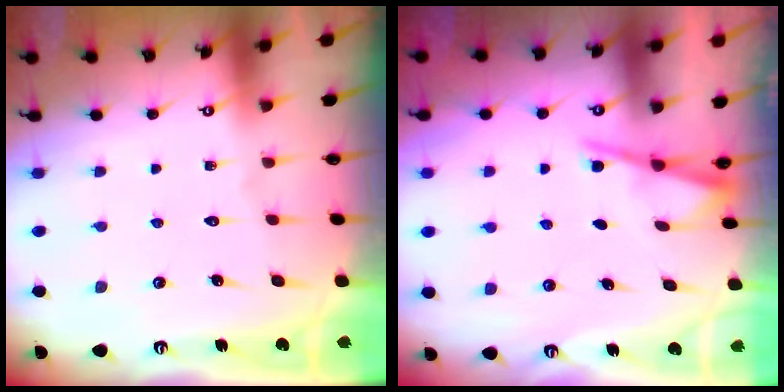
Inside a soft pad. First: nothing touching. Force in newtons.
{"total": 2.6, "press": 2.6, "slide": 0.2}